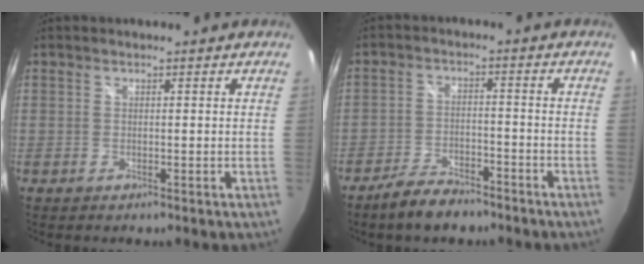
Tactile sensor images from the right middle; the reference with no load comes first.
{"total": 6.5, "force": [-5.3, 2.0, 3.2], "torque": [-0.078, 0.000, -0.092]}